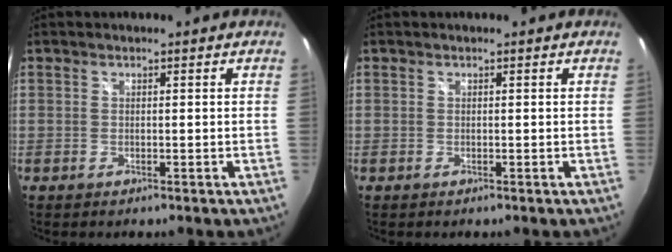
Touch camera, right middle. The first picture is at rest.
{"total": 0.0}